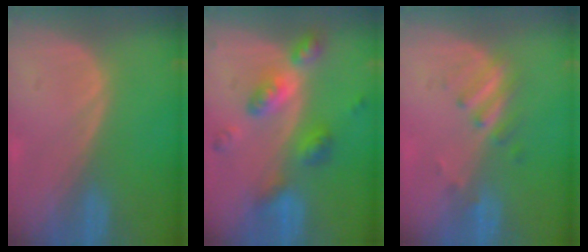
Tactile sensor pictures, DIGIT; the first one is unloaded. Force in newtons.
{"total": 7.4, "press": 7.4, "slide": 0.5}
{"total": 3.5, "press": 3.2, "slide": 1.3}